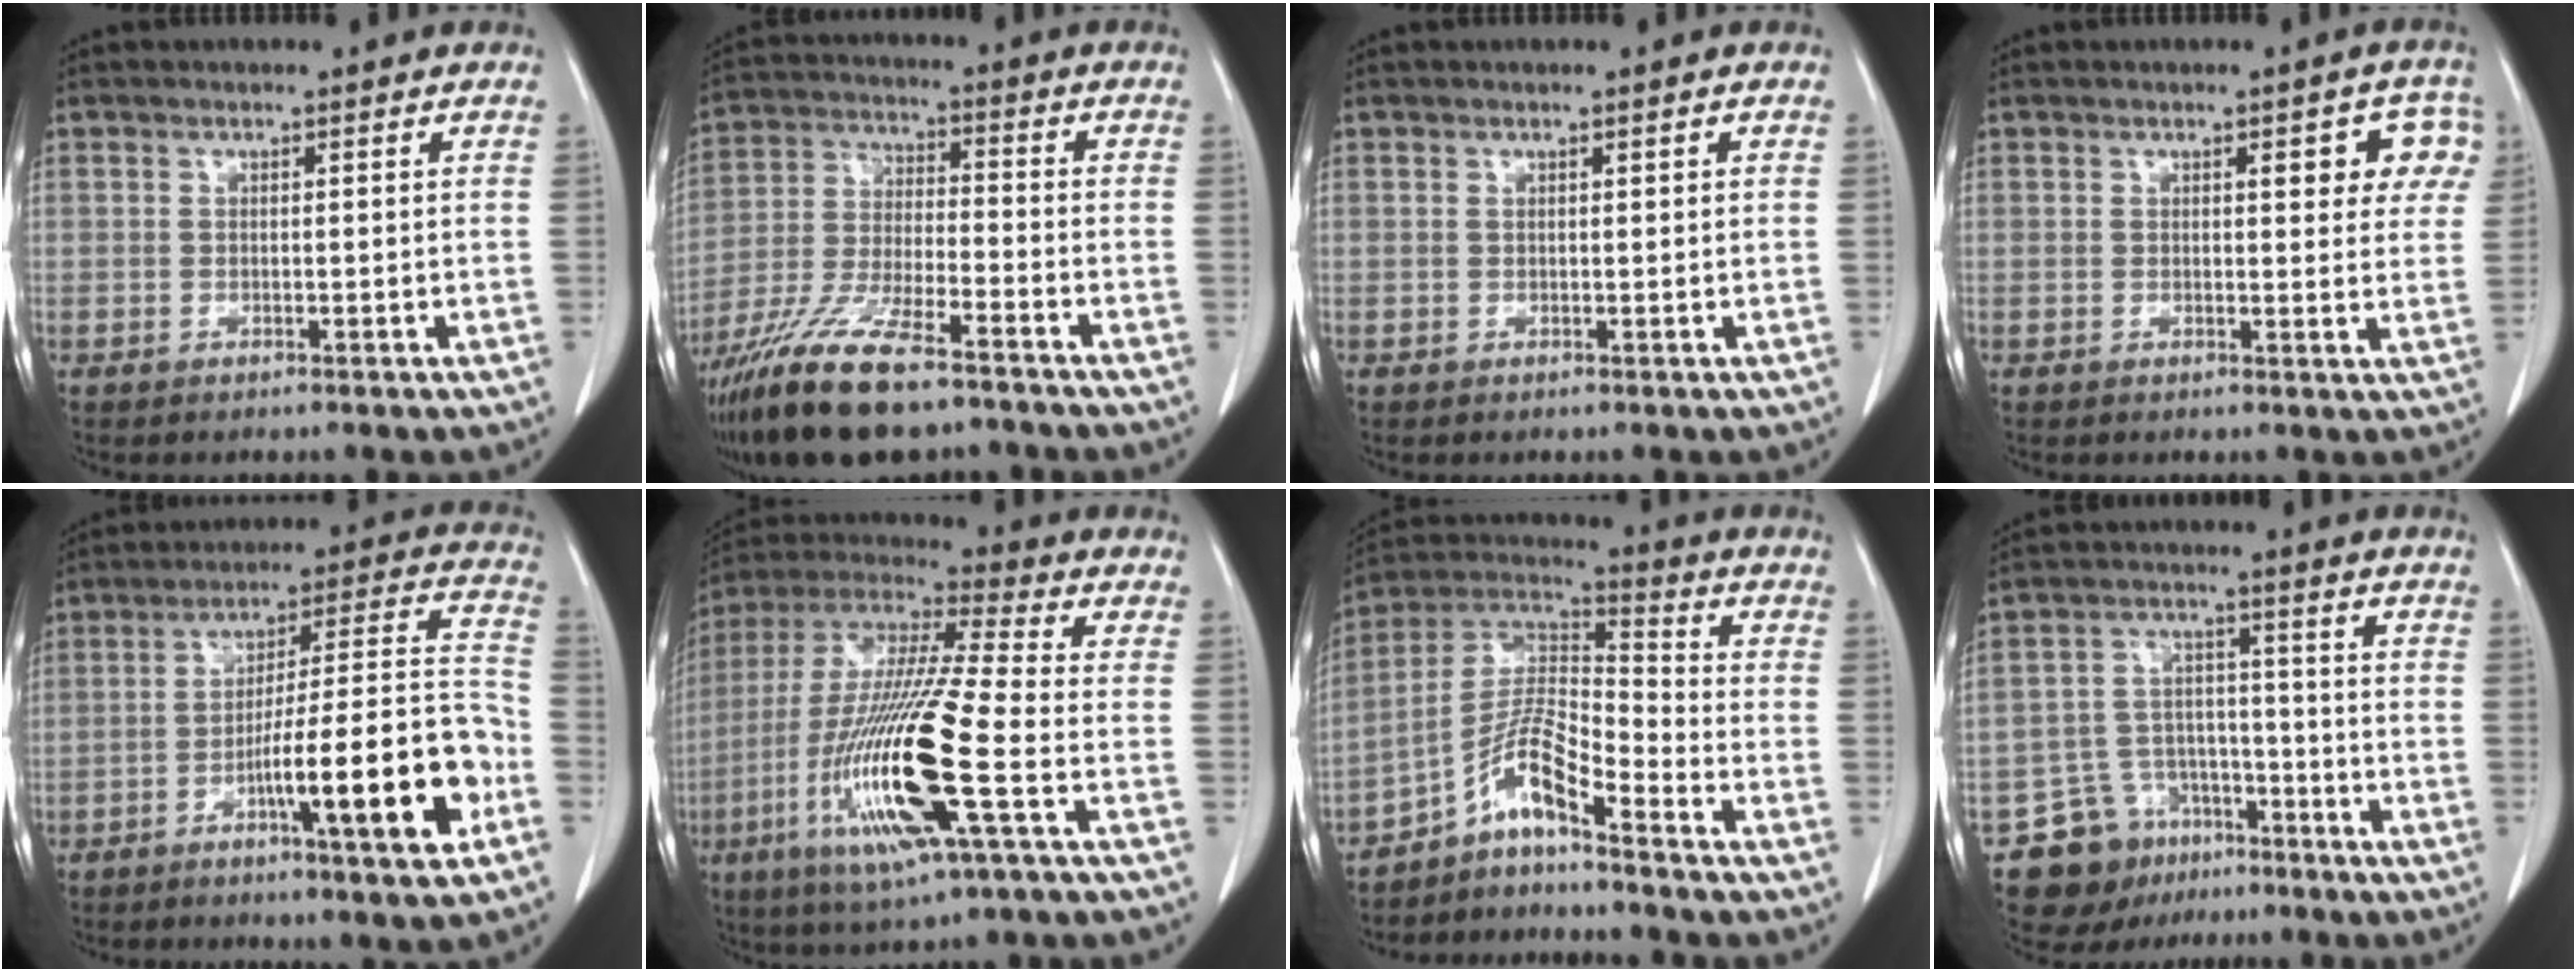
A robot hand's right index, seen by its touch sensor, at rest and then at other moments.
{"total": 15.3, "force": [-11.1, 3.0, 10.0], "torque": [-0.213, -0.035, -0.205]}
{"total": 0.5, "force": [0.3, 0.0, 0.5], "torque": [-0.009, 0.001, 0.005]}
{"total": 6.7, "force": [2.6, 2.4, 5.7], "torque": [-0.052, 0.012, 0.025]}
{"total": 17.3, "force": [-7.1, 1.0, 15.7], "torque": [-0.234, 0.011, -0.106]}
{"total": 20.3, "force": [-6.4, 1.1, 19.2], "torque": [-0.420, -0.029, -0.123]}
{"total": 8.6, "force": [-5.9, 1.0, 6.2], "torque": [-0.129, 0.021, -0.114]}
{"total": 10.1, "force": [-6.7, 7.1, 2.6], "torque": [-0.048, 0.031, -0.104]}